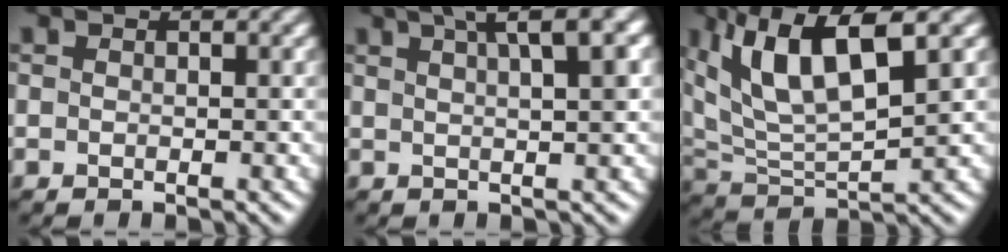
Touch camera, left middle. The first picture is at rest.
{"total": 6.1, "force": [3.2, 1.6, 5.0], "torque": [-0.046, 0.032, 0.030]}
{"total": 9.1, "force": [4.2, 2.7, 7.6], "torque": [-0.157, 0.010, 0.078]}